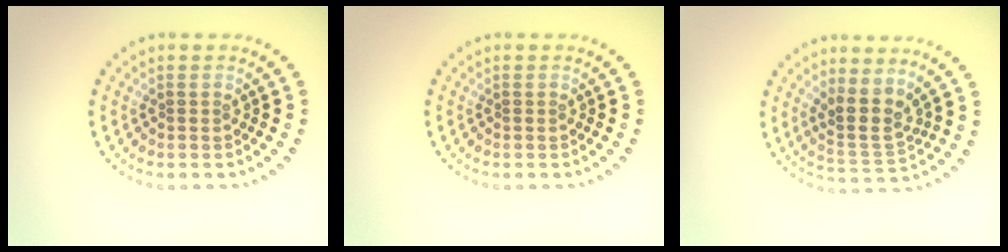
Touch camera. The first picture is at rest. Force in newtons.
{"total": 0.0}
{"total": 3.2, "press": 2.5, "slide": 2.1}